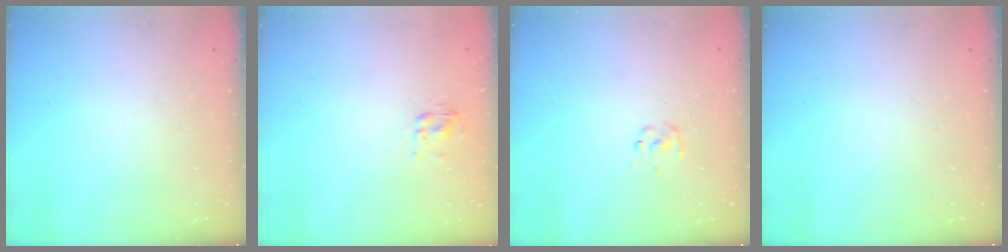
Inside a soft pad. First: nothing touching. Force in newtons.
{"total": 2.8, "press": 2.6, "slide": 1.0}
{"total": 1.1, "press": 1.1, "slide": 0.2}
{"total": 0.0}